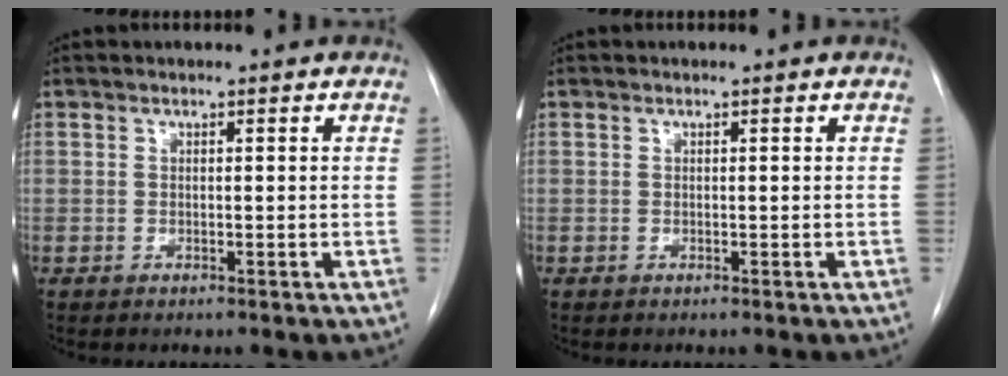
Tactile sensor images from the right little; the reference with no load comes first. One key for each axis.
{"total": 0.0}